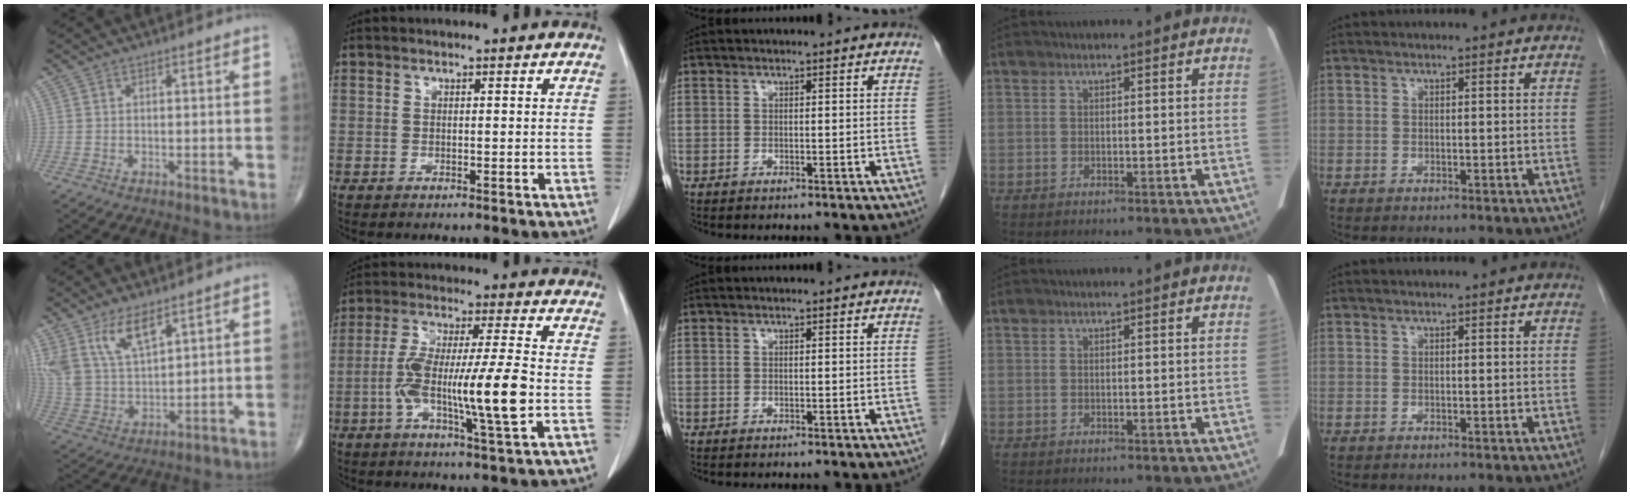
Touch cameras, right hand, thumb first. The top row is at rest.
{"thumb": {"total": 11.7, "force": [7.0, 5.1, 7.9], "torque": [-0.149, -0.024, 0.151]}, "index": {"total": 13.8, "force": [-2.7, 0.6, 13.6], "torque": [-0.250, -0.001, -0.051]}}